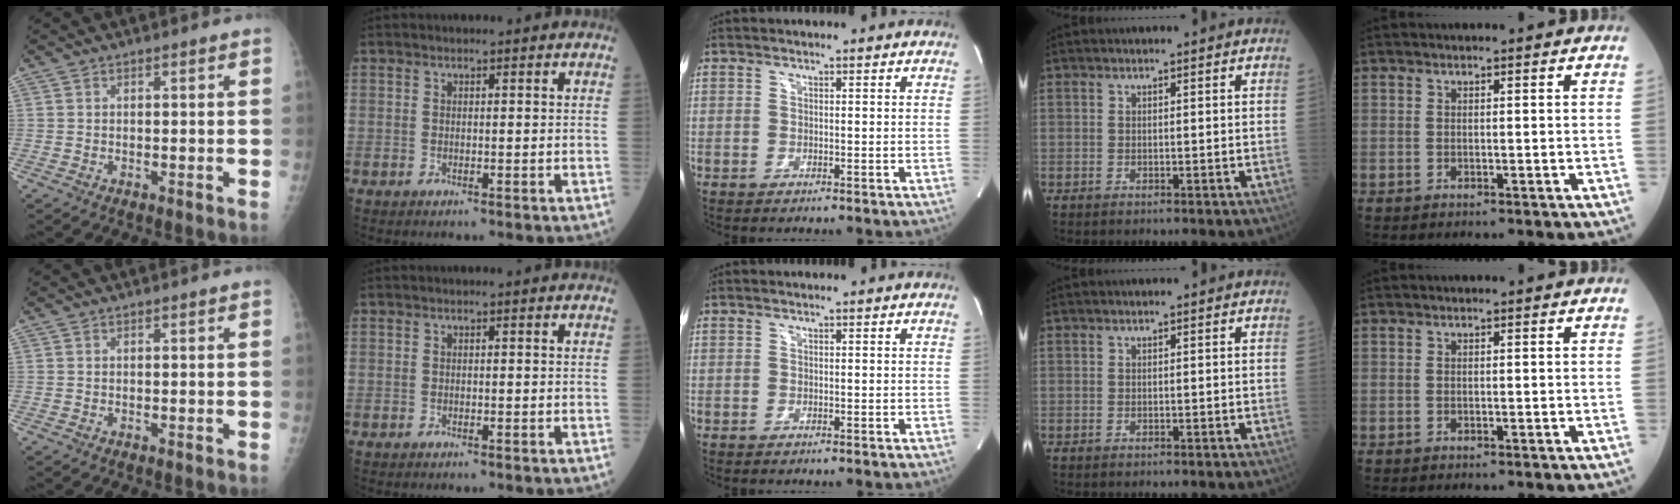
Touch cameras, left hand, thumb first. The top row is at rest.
{}